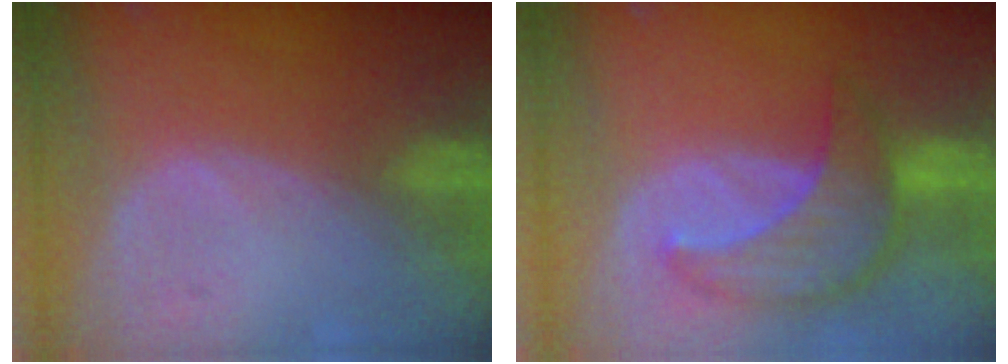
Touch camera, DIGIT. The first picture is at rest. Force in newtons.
{"total": 8.2, "press": 7.6, "slide": 3.3}